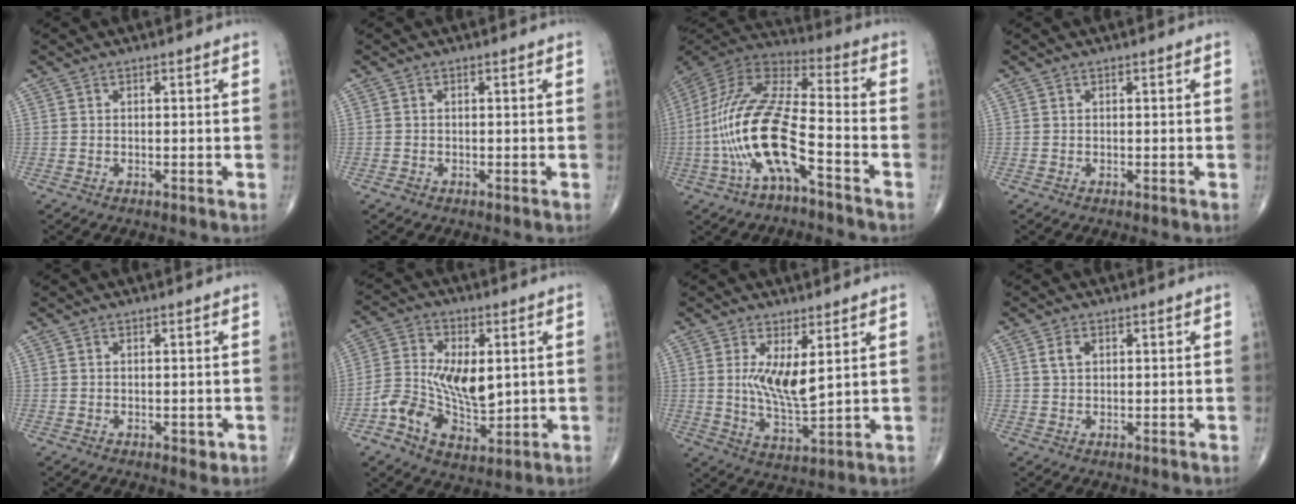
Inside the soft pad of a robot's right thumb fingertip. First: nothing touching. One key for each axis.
{"total": 0.7, "fx": -0.4, "fy": 0.6, "fz": 0.2, "tx": -0.003, "ty": 0.000, "tz": -0.010}
{"total": 19.9, "fx": -6.5, "fy": 6.6, "fz": 17.6, "tx": -0.379, "ty": 0.051, "tz": -0.118}
{"total": 0.0}
{"total": 1.8, "fx": -0.2, "fy": 1.1, "fz": 1.3, "tx": -0.013, "ty": -0.002, "tz": 0.000}
{"total": 14.4, "fx": -0.4, "fy": 8.7, "fz": 11.5, "tx": -0.192, "ty": 0.012, "tz": 0.002}
{"total": 8.1, "fx": 2.4, "fy": 2.7, "fz": 7.3, "tx": -0.129, "ty": -0.035, "tz": 0.055}
{"total": 2.4, "fx": 0.9, "fy": 1.5, "fz": 1.6, "tx": -0.029, "ty": 0.002, "tz": 0.017}